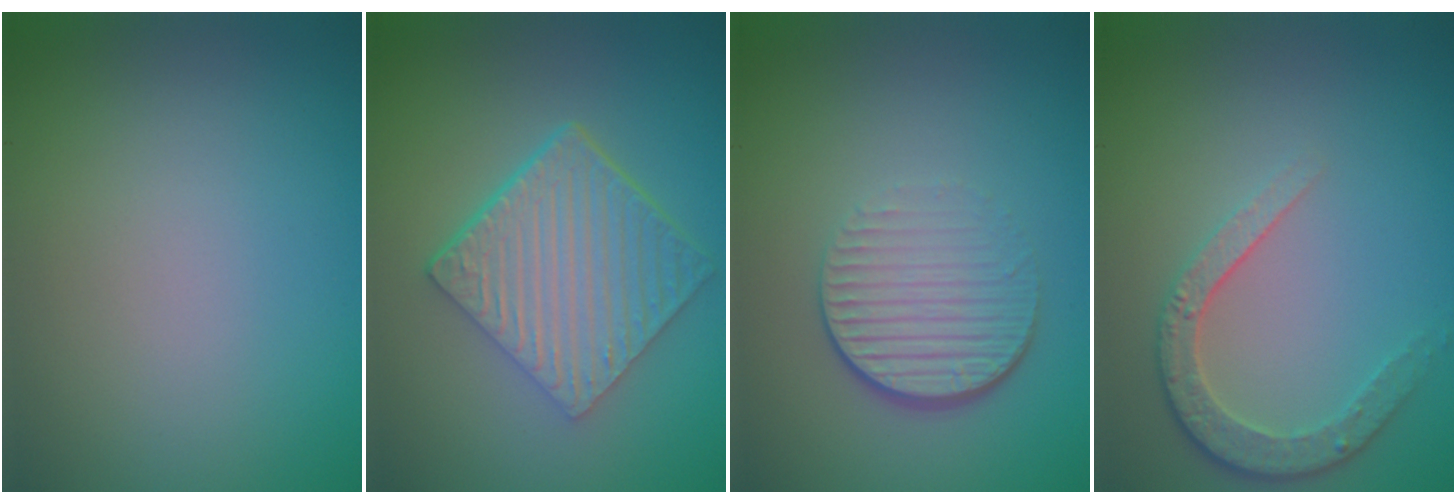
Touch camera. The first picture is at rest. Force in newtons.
{"total": 6.9, "press": 4.6, "slide": 5.1}
{"total": 4.3, "press": 2.7, "slide": 3.4}
{"total": 3.4, "press": 2.7, "slide": 2.0}